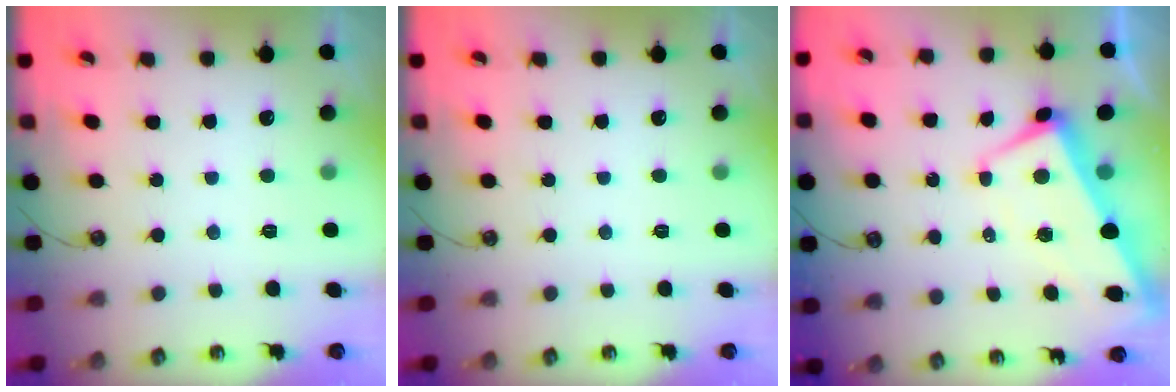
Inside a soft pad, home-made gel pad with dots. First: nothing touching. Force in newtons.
{"total": 0.0}
{"total": 1.0, "press": 0.3, "slide": 1.0}